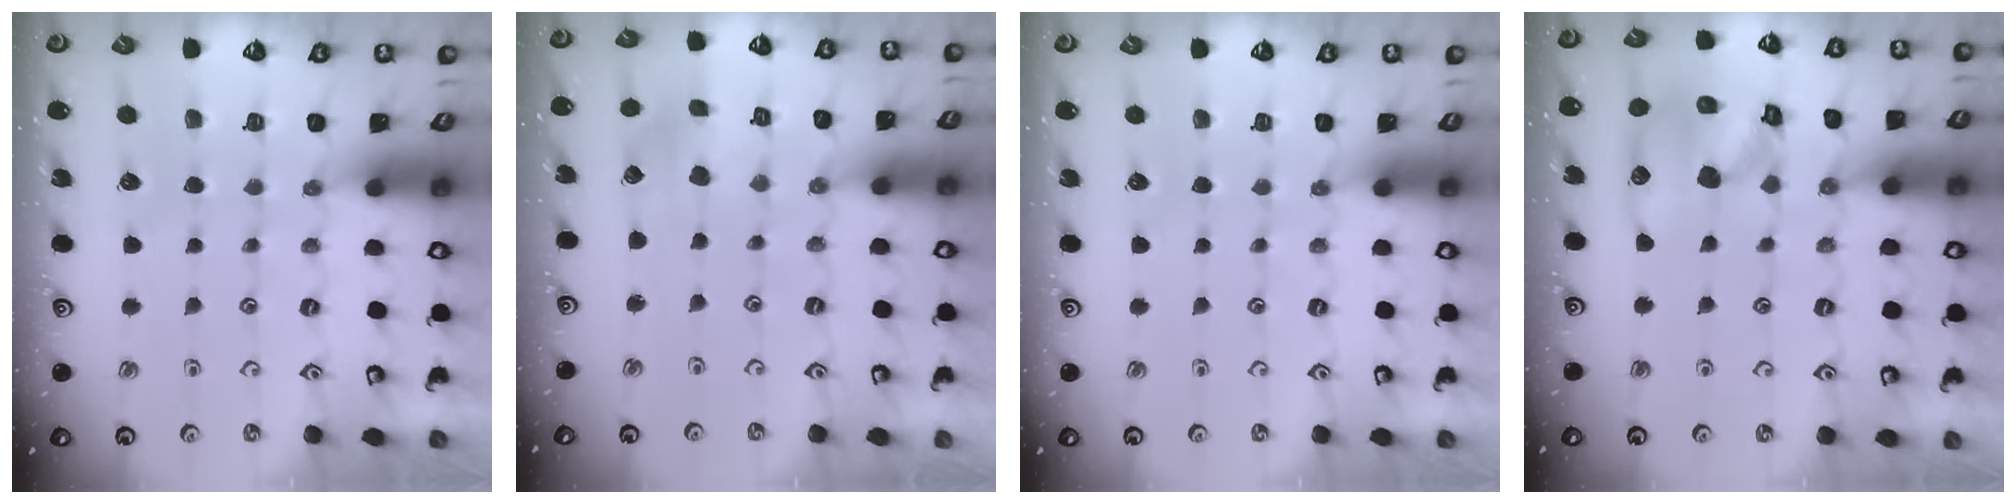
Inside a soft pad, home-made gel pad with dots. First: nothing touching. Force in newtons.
{"total": 3.0, "press": 2.9, "slide": 0.5}
{"total": 0.0}
{"total": 14.4, "press": 14.3, "slide": 2.1}